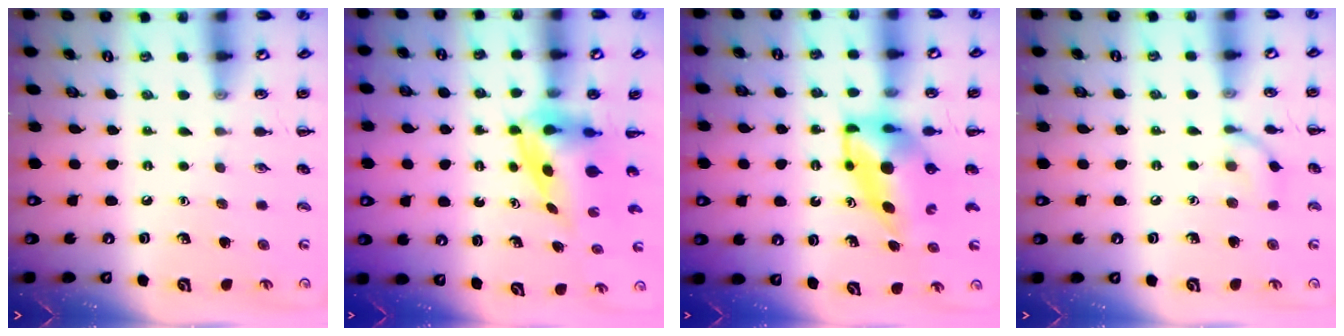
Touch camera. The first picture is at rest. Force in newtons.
{"total": 4.0, "press": 3.9, "slide": 0.7}
{"total": 7.1, "press": 6.9, "slide": 1.8}
{"total": 6.7, "press": 6.7, "slide": 0.7}